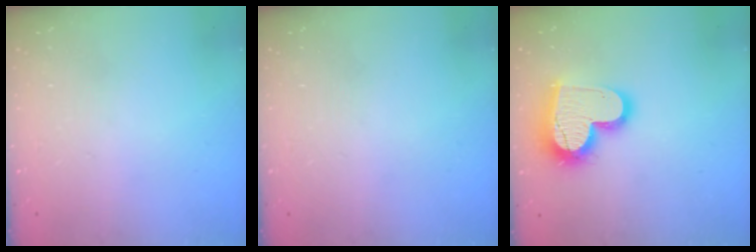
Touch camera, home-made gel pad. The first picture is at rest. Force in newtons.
{"total": 0.0}
{"total": 17.4, "press": 17.3, "slide": 1.3}